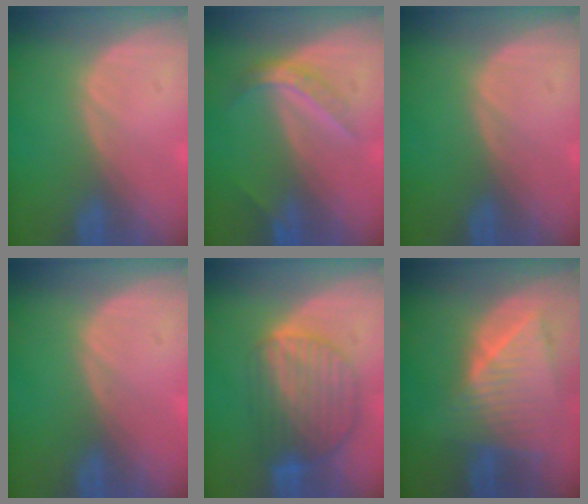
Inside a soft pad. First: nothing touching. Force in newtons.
{"total": 4.5, "press": 4.0, "slide": 2.1}
{"total": 0.0}
{"total": 0.0}
{"total": 8.8, "press": 7.8, "slide": 4.2}
{"total": 9.0, "press": 7.9, "slide": 4.3}